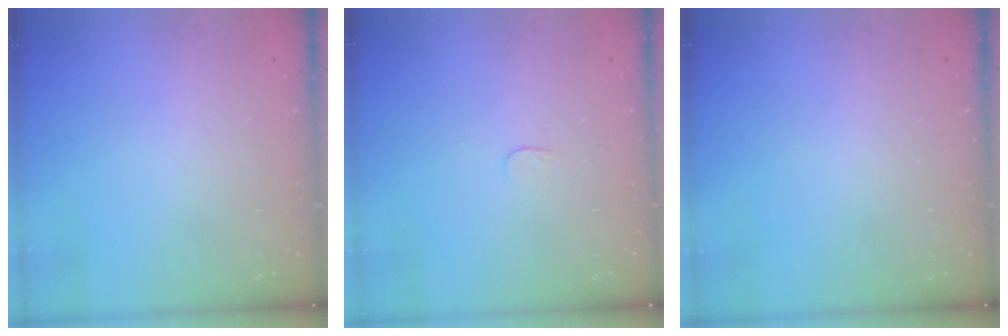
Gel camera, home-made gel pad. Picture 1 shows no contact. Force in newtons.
{"total": 3.2, "press": 3.2, "slide": 0.3}
{"total": 0.0}